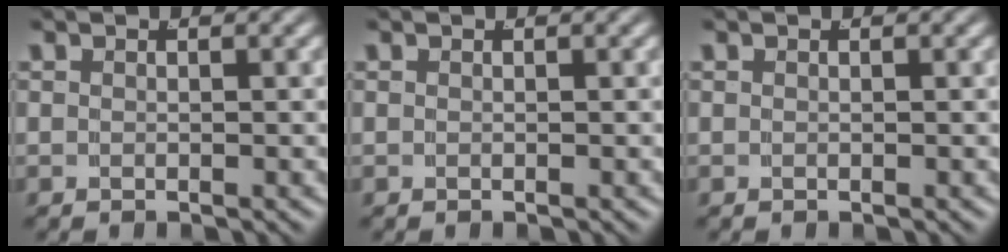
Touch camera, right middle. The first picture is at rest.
{"total": 0.0}
{"total": 0.0}